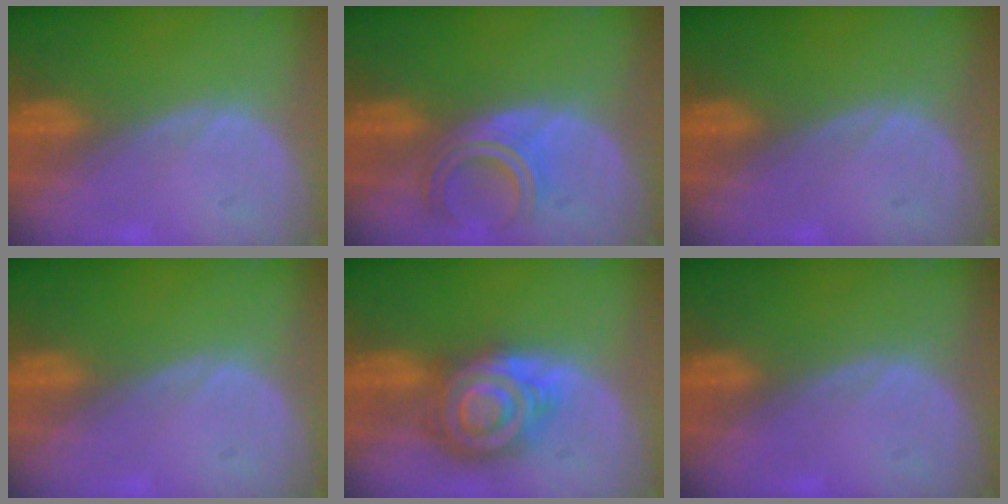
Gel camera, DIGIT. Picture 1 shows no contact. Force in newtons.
{"total": 4.7, "press": 4.7, "slide": 0.4}
{"total": 0.0}
{"total": 0.0}
{"total": 8.6, "press": 8.6, "slide": 0.6}
{"total": 0.5, "press": 0.0, "slide": 0.5}